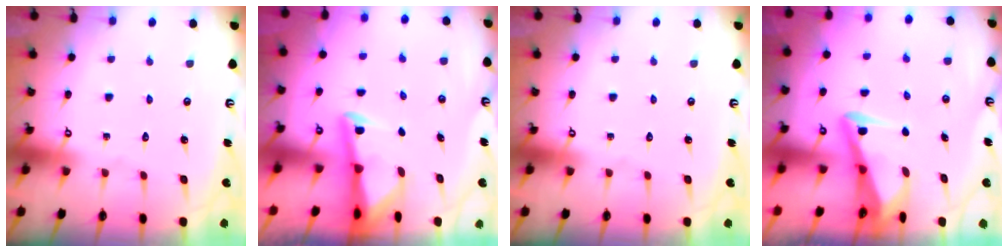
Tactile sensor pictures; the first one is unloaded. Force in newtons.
{"total": 2.7, "press": 2.7, "slide": 0.7}
{"total": 0.0}
{"total": 4.2, "press": 4.1, "slide": 1.1}